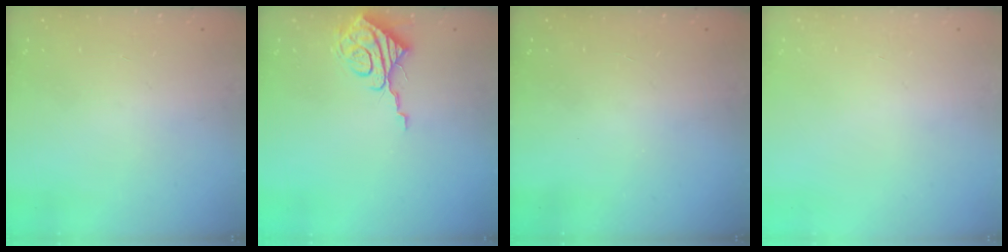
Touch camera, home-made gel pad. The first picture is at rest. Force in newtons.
{"total": 11.6, "press": 11.5, "slide": 1.1}
{"total": 0.0}
{"total": 0.0}